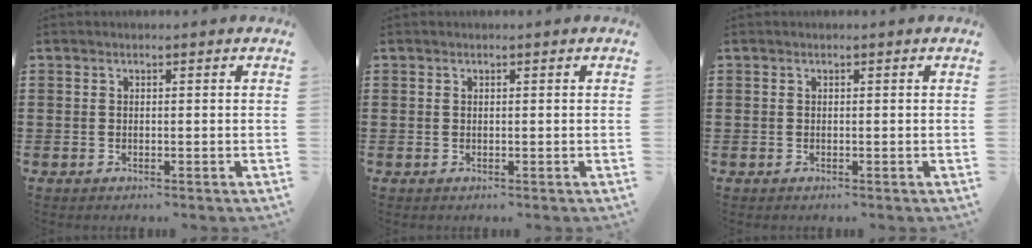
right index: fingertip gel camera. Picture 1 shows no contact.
{"total": 0.0}
{"total": 0.0}